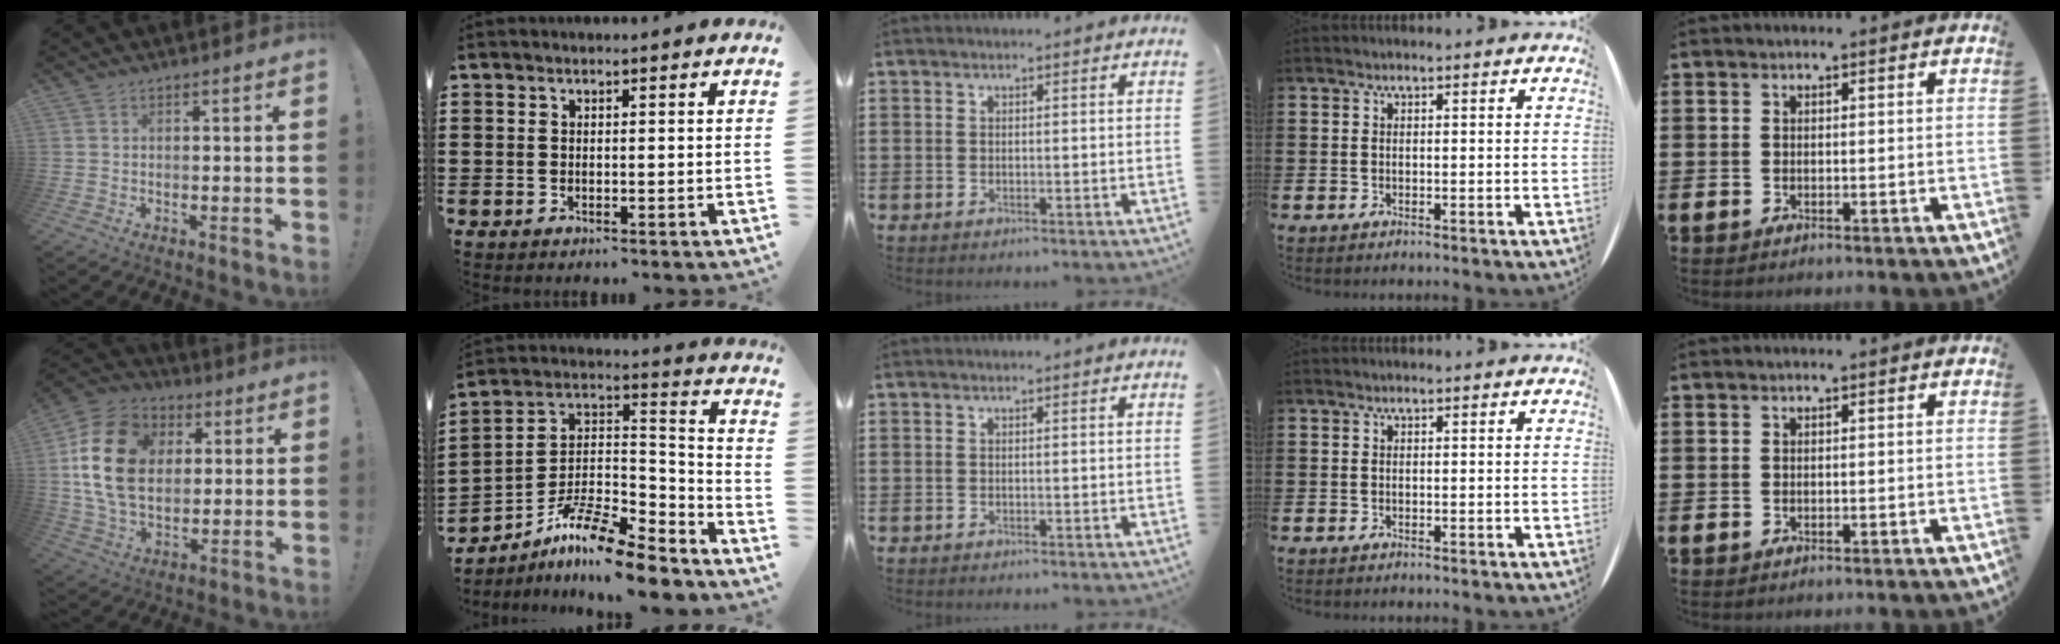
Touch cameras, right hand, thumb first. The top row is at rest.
{"thumb": {"total": 21.5, "force": [4.2, 15.7, 14.1], "torque": [-0.250, -0.001, 0.076]}, "index": {"total": 11.7, "force": [-9.4, 2.3, 6.5], "torque": [-0.131, 0.017, -0.187]}}